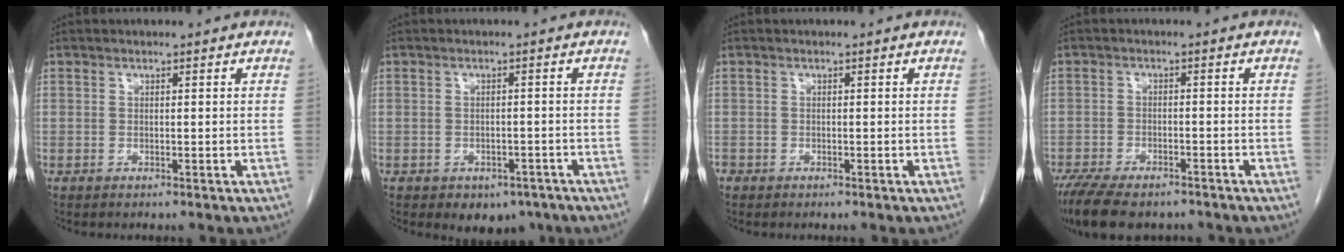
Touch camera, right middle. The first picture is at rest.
{"total": 4.9, "force": [-3.4, 3.0, 1.9], "torque": [-0.012, 0.006, -0.037]}
{"total": 0.8, "force": [-0.6, 0.5, 0.1], "torque": [-0.006, 0.001, -0.011]}
{"total": 12.7, "force": [-9.9, 4.8, 6.4], "torque": [-0.127, -0.009, -0.149]}